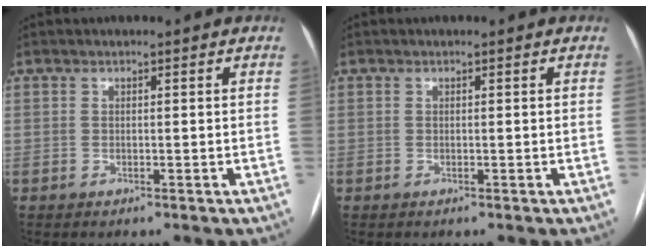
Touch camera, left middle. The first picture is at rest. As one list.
[{"total": 0.0}]